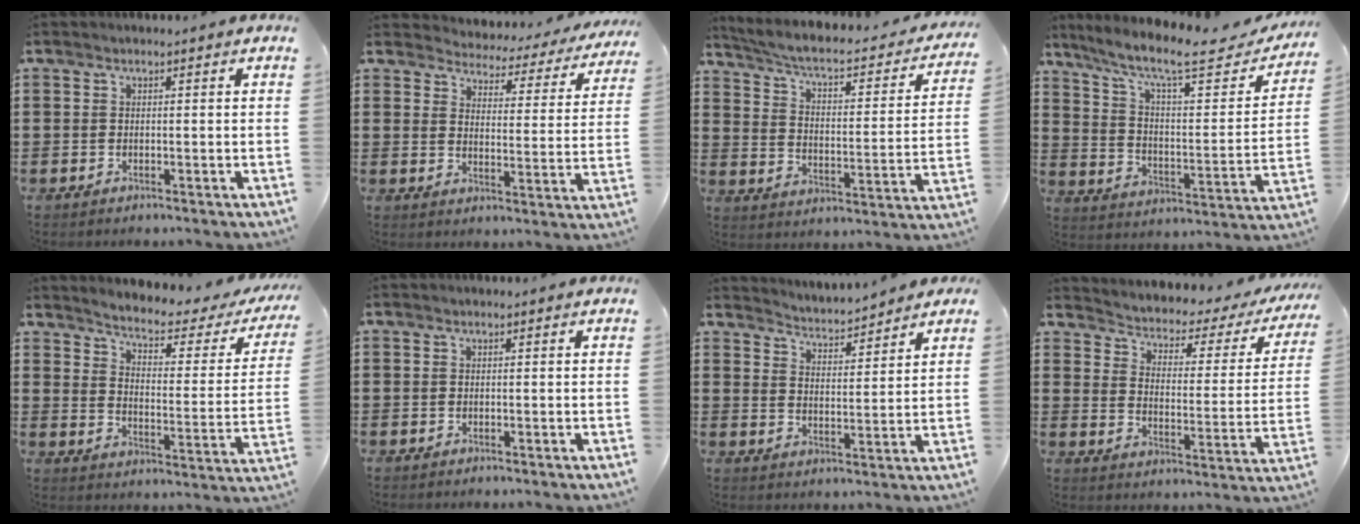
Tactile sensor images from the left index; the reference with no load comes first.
{"total": 3.4, "force": [3.4, 0.4, 0.0], "torque": [-0.026, -0.033, 0.051]}
{"total": 4.4, "force": [3.4, 0.6, 2.7], "torque": [-0.072, -0.032, 0.048]}
{"total": 10.7, "force": [8.0, 1.6, 6.9], "torque": [-0.147, -0.049, 0.129]}
{"total": 3.5, "force": [2.8, 0.4, 2.1], "torque": [-0.058, -0.024, 0.037]}
{"total": 0.0}
{"total": 3.5, "force": [3.5, -0.1, -0.2], "torque": [-0.016, -0.026, 0.058]}
{"total": 1.7, "force": [1.0, 0.8, 1.0], "torque": [-0.034, -0.020, 0.003]}